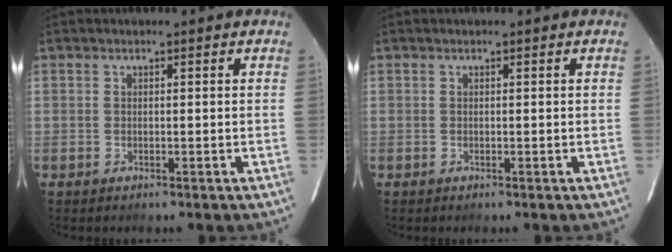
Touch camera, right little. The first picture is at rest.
{"total": 0.0}